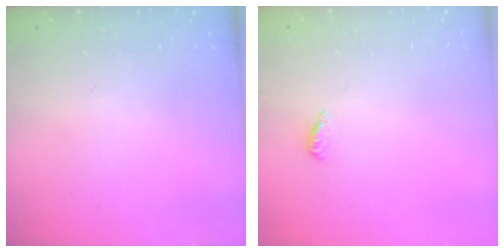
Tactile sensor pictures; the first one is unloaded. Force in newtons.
{"total": 3.1, "press": 3.0, "slide": 0.6}